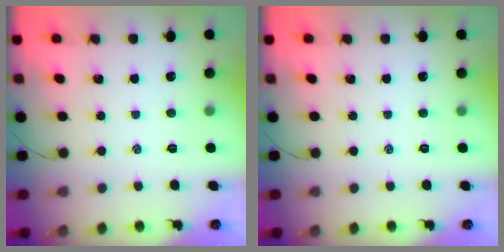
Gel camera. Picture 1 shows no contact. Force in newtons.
{"total": 0.0}